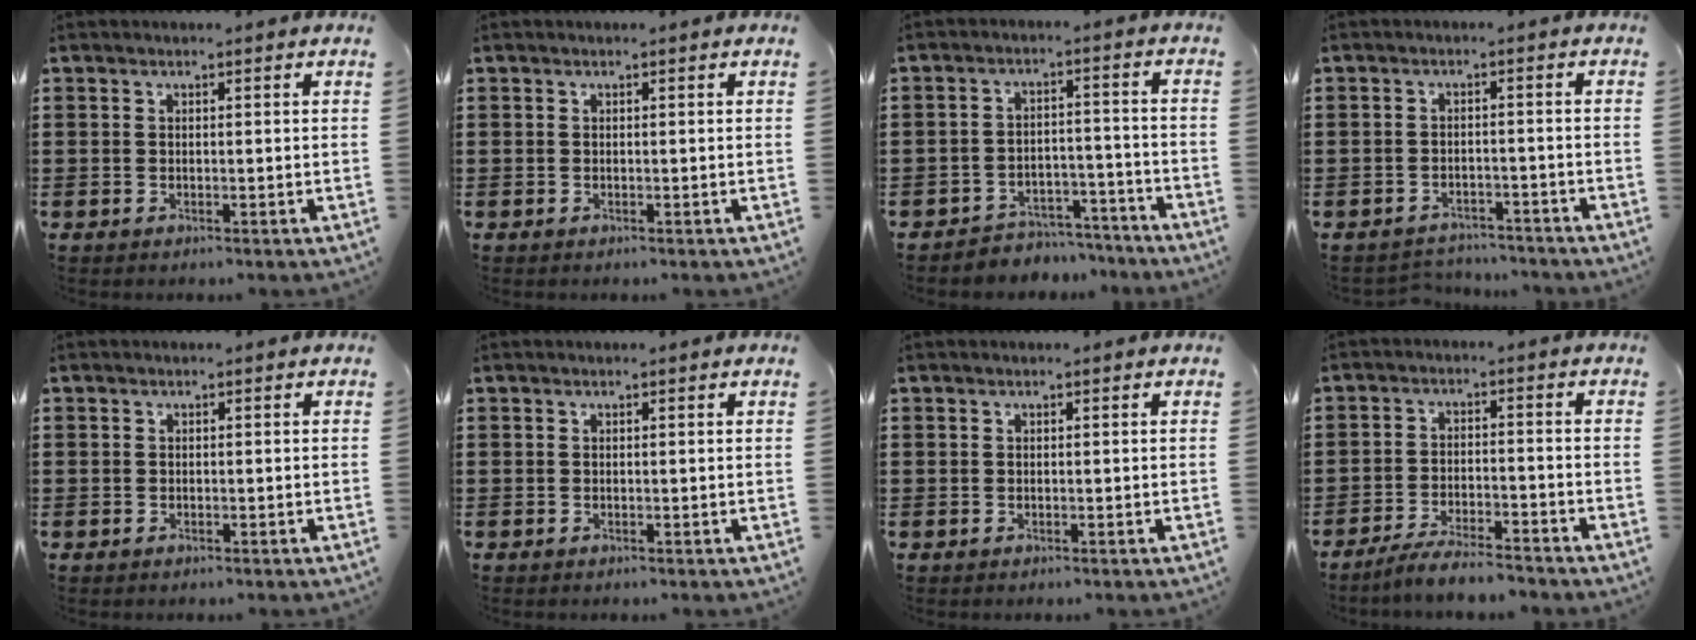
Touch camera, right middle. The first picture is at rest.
{"total": 0.0}
{"total": 4.5, "force": [-4.3, 1.0, 0.0], "torque": [-0.004, 0.010, -0.092]}
{"total": 2.6, "force": [-2.5, 0.5, -0.2], "torque": [-0.005, 0.000, -0.057]}
{"total": 0.5, "force": [-0.3, 0.4, 0.0], "torque": [0.000, 0.004, -0.007]}
{"total": 0.0}
{"total": 0.0}
{"total": 5.0, "force": [-4.7, 0.3, 1.6], "torque": [-0.033, 0.000, -0.094]}